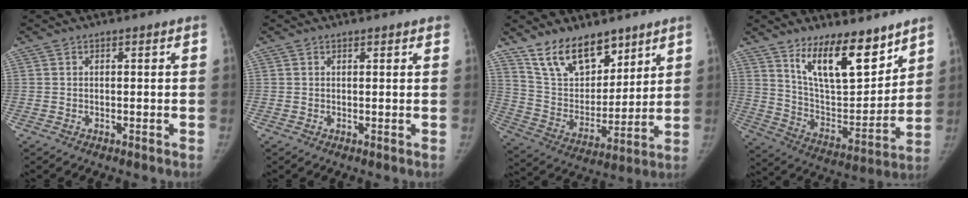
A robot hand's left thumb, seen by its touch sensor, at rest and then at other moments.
{"total": 1.5, "force": [1.3, 0.5, 0.7], "torque": [-0.002, 0.000, 0.014]}
{"total": 15.6, "force": [11.3, 7.9, 7.2], "torque": [-0.076, -0.065, 0.215]}
{"total": 17.3, "force": [11.8, 6.4, 10.9], "torque": [-0.130, -0.085, 0.213]}